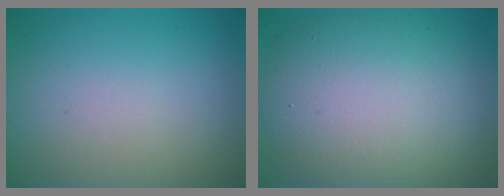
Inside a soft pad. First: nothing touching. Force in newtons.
{"total": 11.4, "press": 11.4, "slide": 0.8}